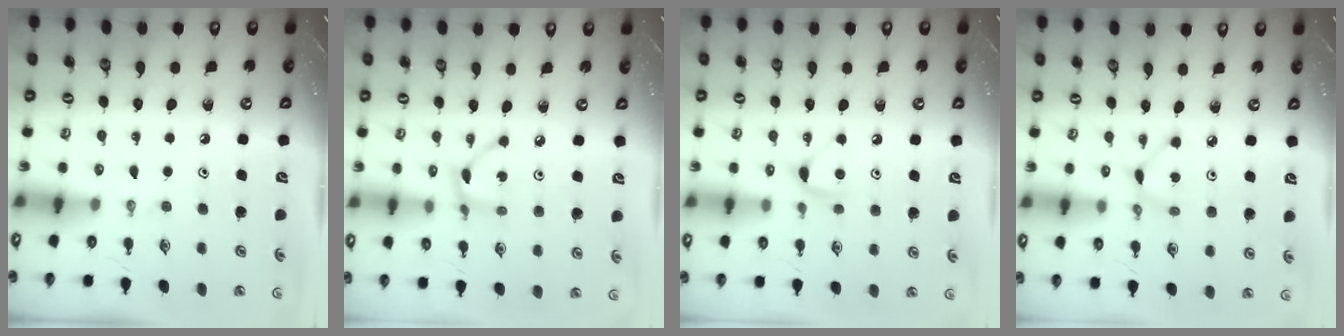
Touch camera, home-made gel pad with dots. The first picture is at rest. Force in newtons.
{"total": 3.5, "press": 3.5, "slide": 0.1}
{"total": 6.1, "press": 6.0, "slide": 0.8}
{"total": 3.3, "press": 3.3, "slide": 0.1}